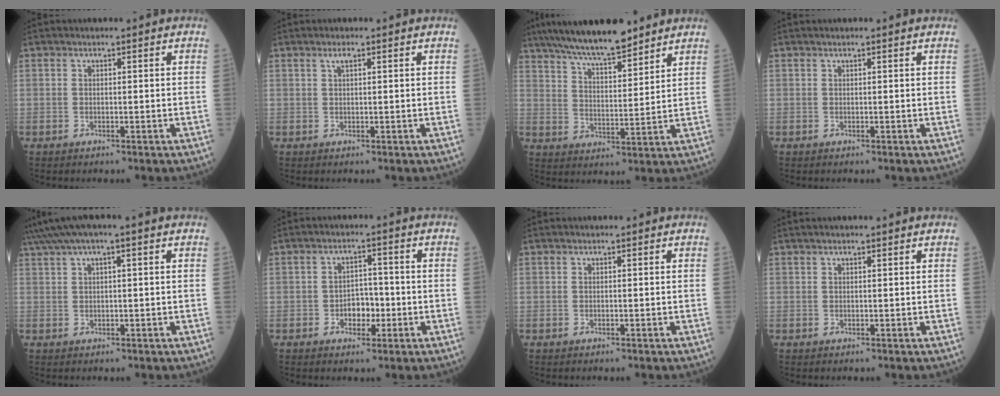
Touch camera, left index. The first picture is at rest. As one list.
[{"total": 1.1, "force": [0.6, 0.2, 0.9], "torque": [-0.020, 0.005, 0.011]}, {"total": 13.4, "force": [11.2, 2.2, 7.0], "torque": [-0.120, 0.017, 0.193]}, {"total": 0.7, "force": [0.6, -0.1, 0.3], "torque": [-0.010, 0.007, 0.015]}, {"total": 5.8, "force": [3.4, 0.5, 4.6], "torque": [-0.094, 0.038, 0.063]}, {"total": 4.0, "force": [-1.3, 2.6, 2.8], "torque": [-0.042, 0.009, -0.020]}, {"total": 0.0}, {"total": 1.0, "force": [0.7, 0.1, 0.6], "torque": [-0.013, 0.010, 0.013]}]